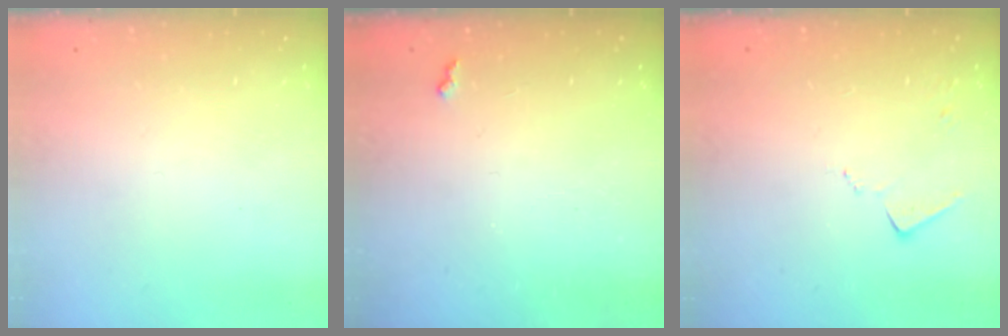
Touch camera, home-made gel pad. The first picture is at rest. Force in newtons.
{"total": 2.7, "press": 2.7, "slide": 0.5}
{"total": 6.8, "press": 6.8, "slide": 0.4}